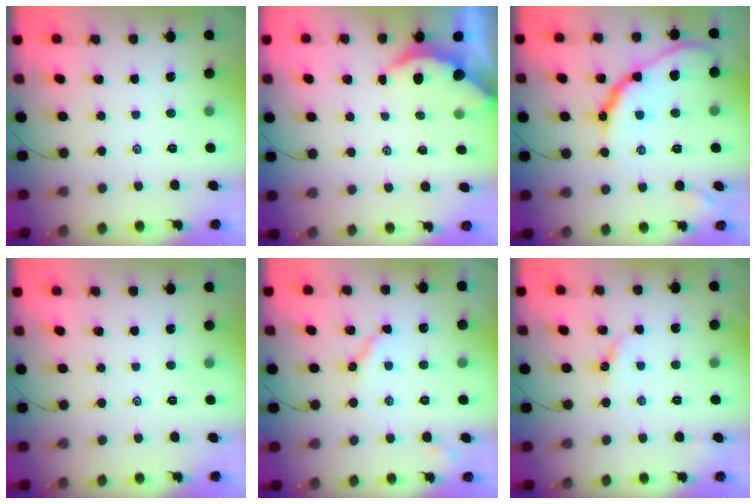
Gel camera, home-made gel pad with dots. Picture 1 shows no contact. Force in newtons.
{"total": 2.4, "press": 2.4, "slide": 0.3}
{"total": 14.2, "press": 14.2, "slide": 0.9}
{"total": 0.0}
{"total": 5.1, "press": 5.0, "slide": 0.6}
{"total": 4.0, "press": 4.0, "slide": 0.1}